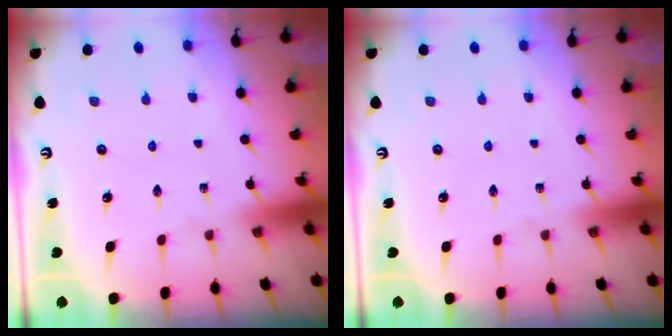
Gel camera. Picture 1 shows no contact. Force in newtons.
{"total": 0.0}